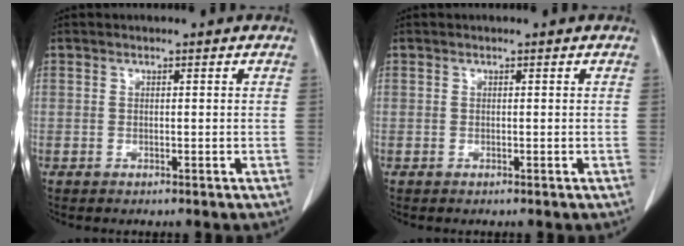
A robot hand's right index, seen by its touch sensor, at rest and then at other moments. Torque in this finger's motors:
{"motor_torque": [0.00, 0.00, 0.02, 0.00]}